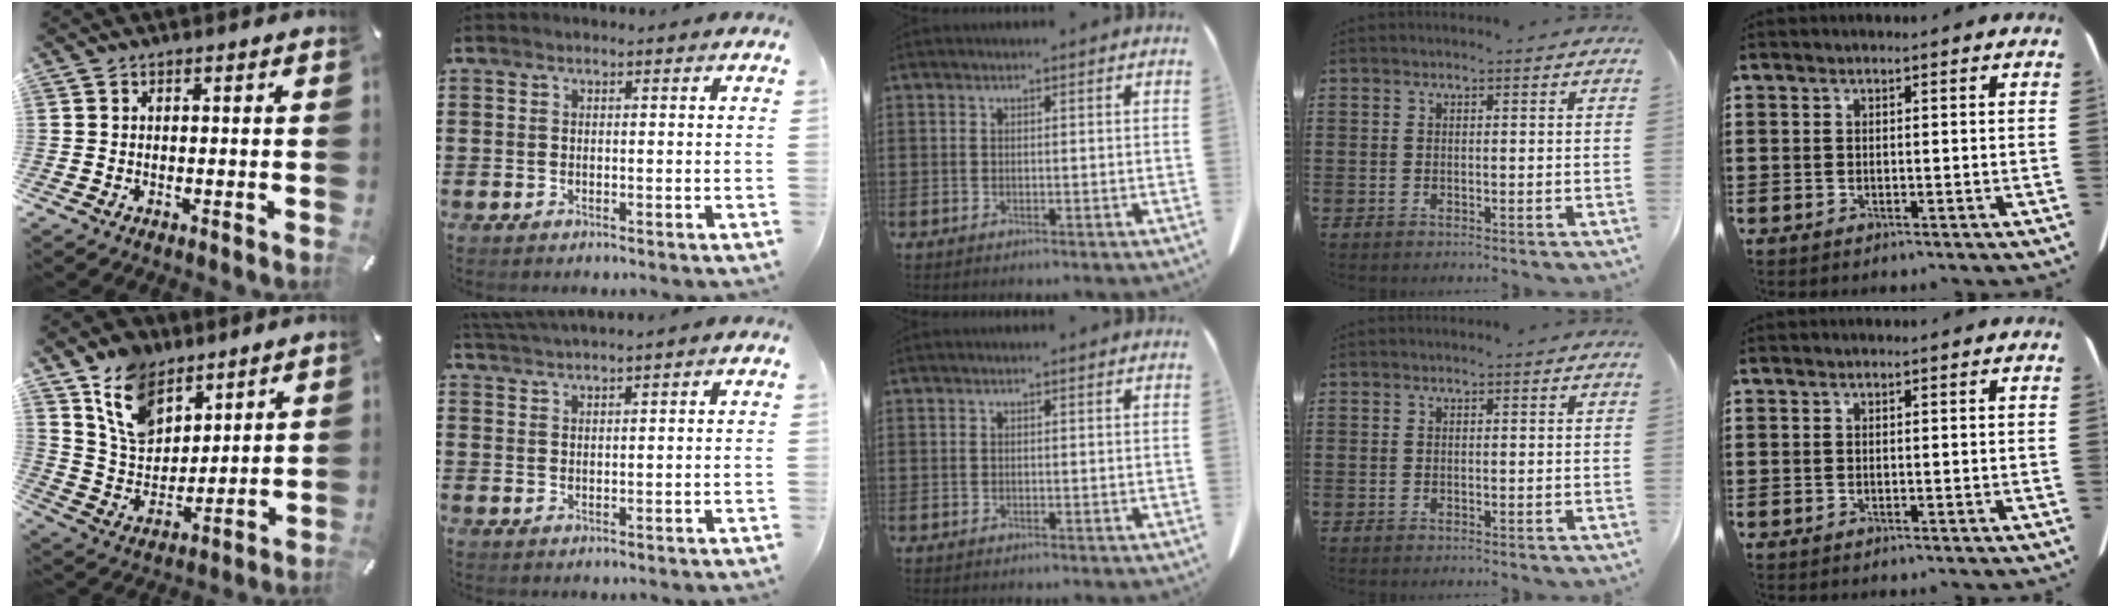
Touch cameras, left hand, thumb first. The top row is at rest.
{"thumb": {"total": 13.0, "force": [8.6, 8.4, 4.9], "torque": [-0.107, -0.047, 0.170]}, "index": {"total": 2.0, "force": [1.9, -0.5, 0.3], "torque": [-0.009, 0.000, 0.037]}}